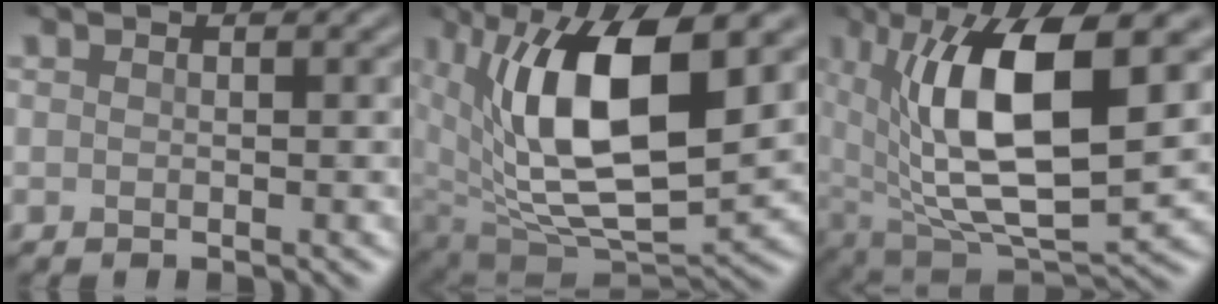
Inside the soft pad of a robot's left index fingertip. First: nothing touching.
{"total": 13.4, "force": [3.5, 5.8, 11.6], "torque": [-0.194, -0.006, 0.063]}
{"total": 13.5, "force": [2.9, 5.5, 11.9], "torque": [-0.203, -0.002, 0.051]}